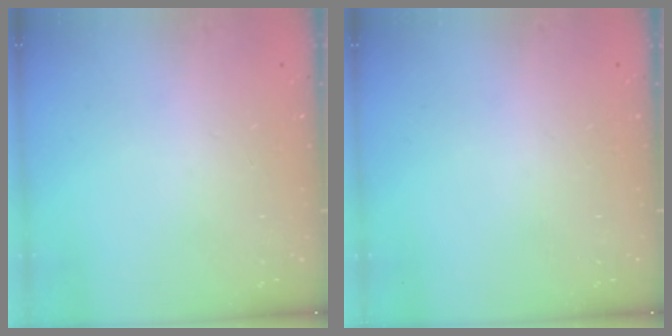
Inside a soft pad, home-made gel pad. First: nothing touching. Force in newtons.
{"total": 0.0}